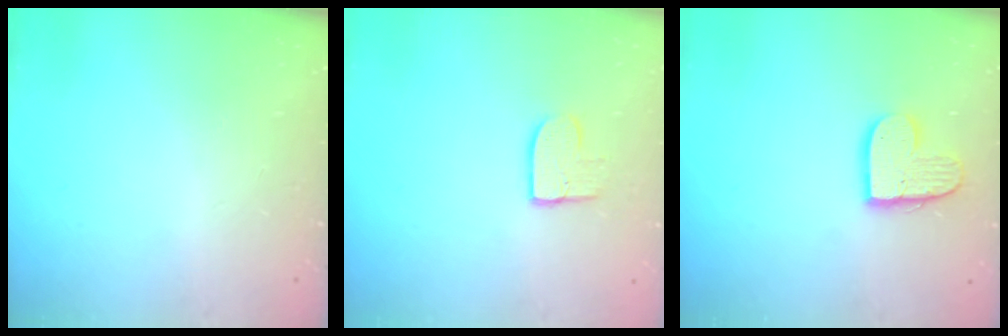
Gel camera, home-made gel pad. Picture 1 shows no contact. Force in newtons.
{"total": 7.9, "press": 7.9, "slide": 0.5}
{"total": 12.2, "press": 12.1, "slide": 1.1}